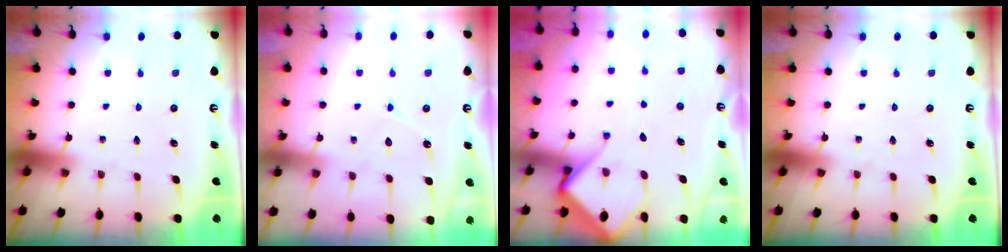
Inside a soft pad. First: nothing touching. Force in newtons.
{"total": 5.5, "press": 5.5, "slide": 0.5}
{"total": 9.2, "press": 9.2, "slide": 0.9}
{"total": 0.0}